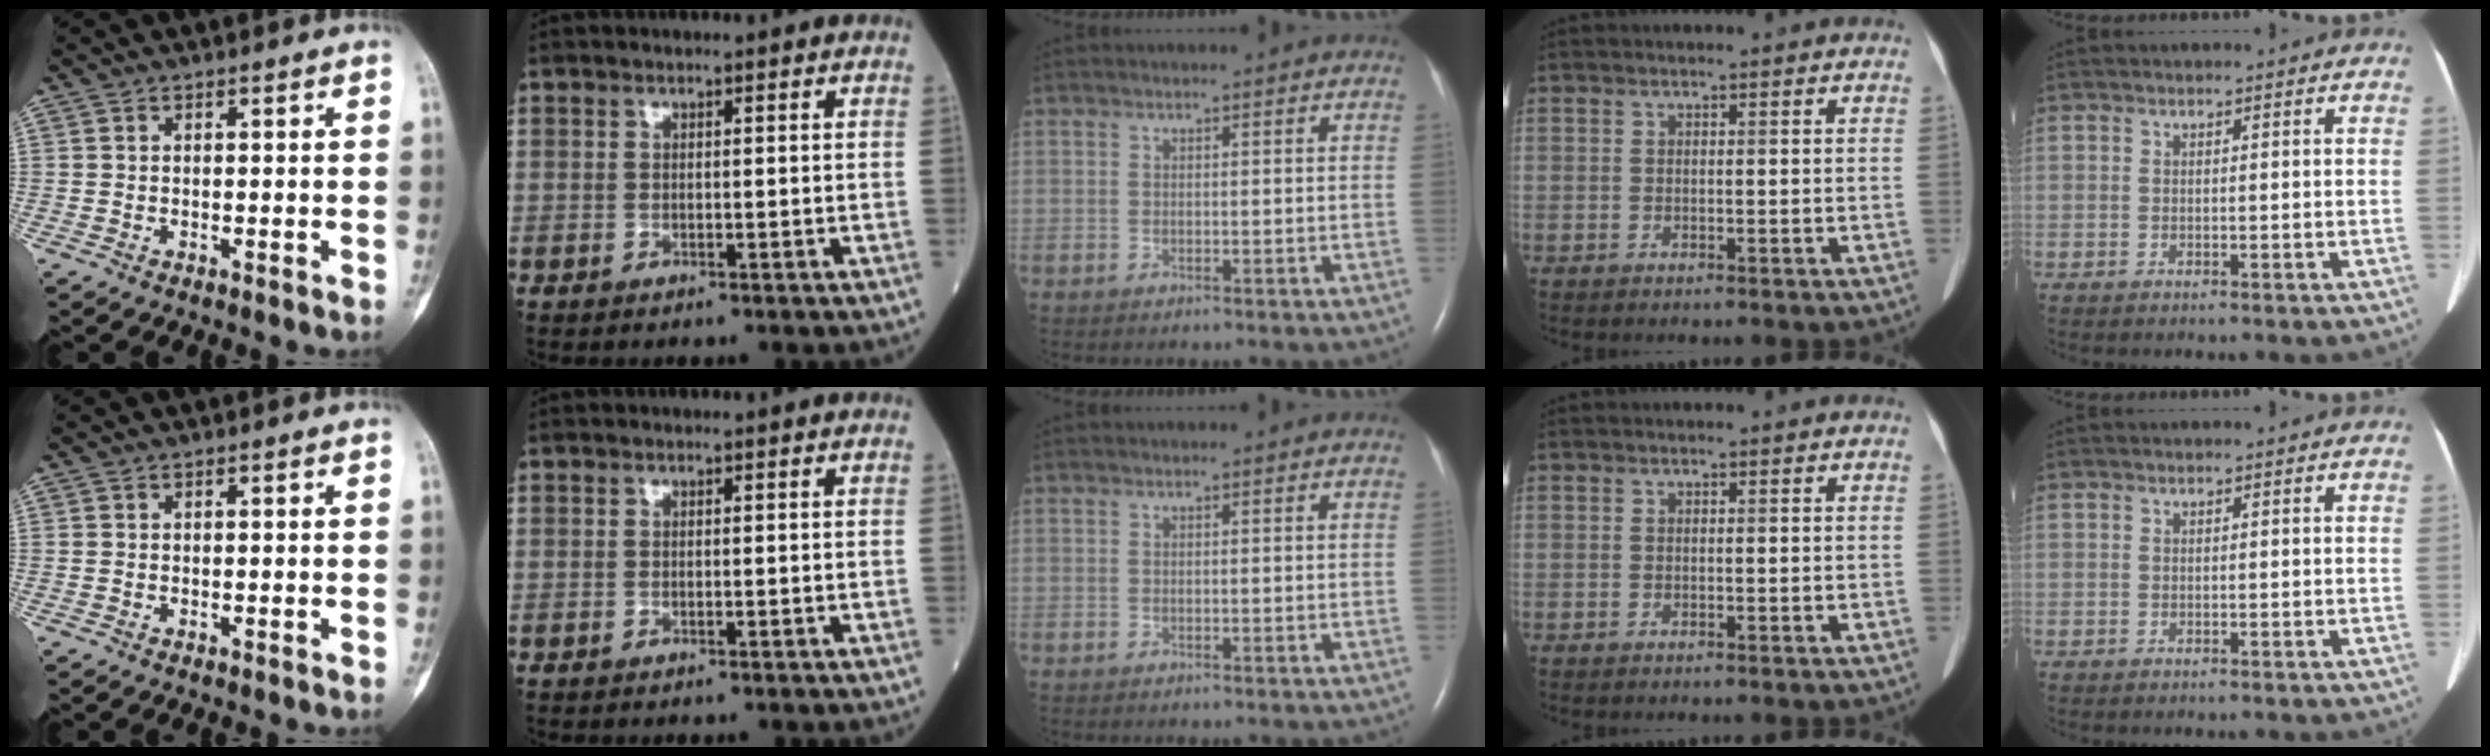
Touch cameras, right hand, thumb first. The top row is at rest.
{}